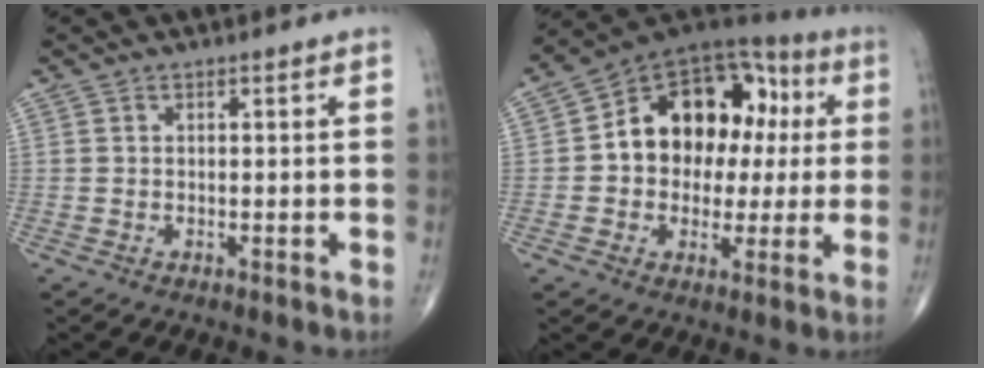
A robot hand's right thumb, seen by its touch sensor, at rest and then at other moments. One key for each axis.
{"total": 19.0, "fx": 1.8, "fy": 13.9, "fz": 12.9, "tx": -0.137, "ty": 0.042, "tz": 0.023}